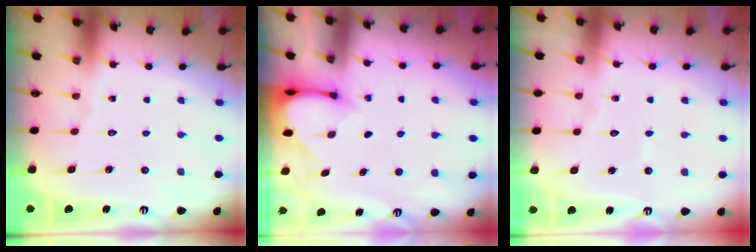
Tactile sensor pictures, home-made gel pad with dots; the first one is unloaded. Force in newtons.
{"total": 3.2, "press": 3.2, "slide": 0.3}
{"total": 2.7, "press": 2.7, "slide": 0.2}